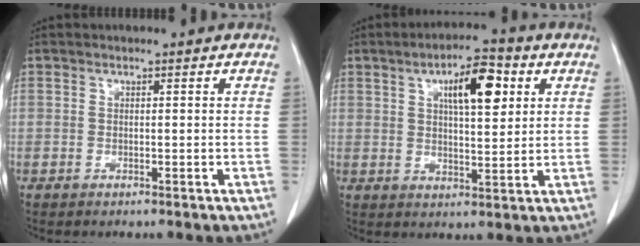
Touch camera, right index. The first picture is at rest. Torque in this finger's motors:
{"motor_torque": [0.35, 0.18, 0.39, 0.10]}